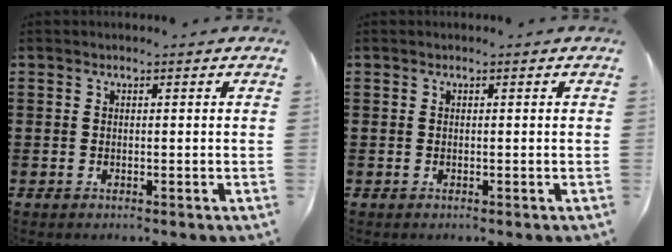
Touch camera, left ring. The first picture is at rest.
{"total": 0.0}